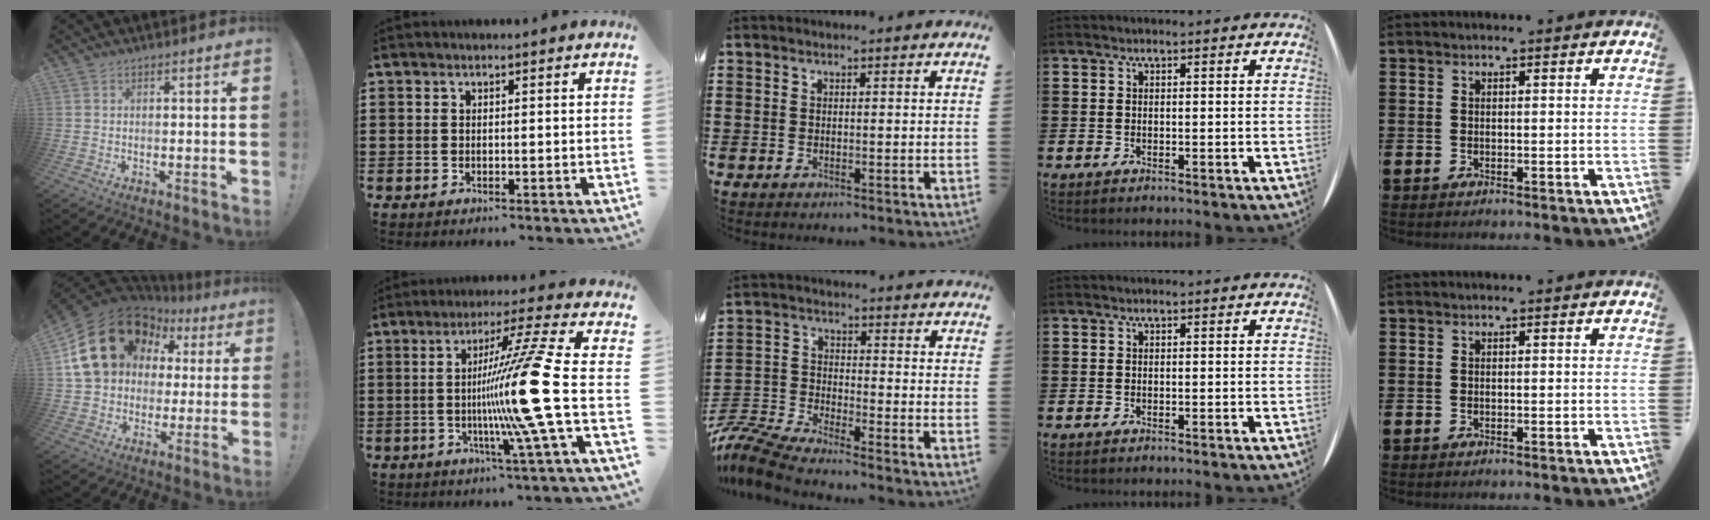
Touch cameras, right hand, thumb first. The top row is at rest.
{"thumb": {"total": 21.9, "force": [7.9, 16.4, 12.2], "torque": [-0.199, -0.033, 0.169]}, "index": {"total": 15.6, "force": [-1.5, -1.6, 15.5], "torque": [-0.284, -0.026, -0.047]}, "middle": {"total": 7.9, "force": [-7.5, 0.7, 2.3], "torque": [-0.067, -0.001, -0.156]}}